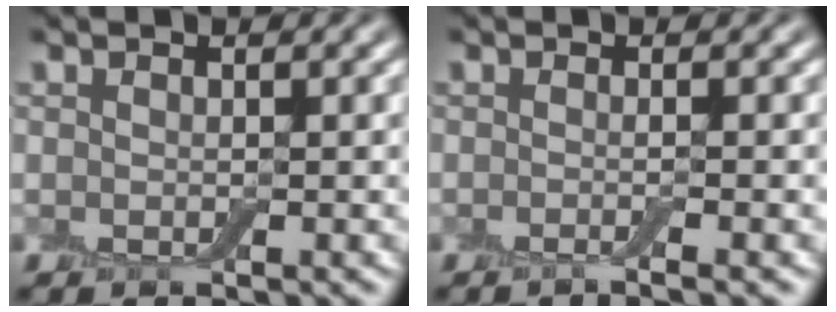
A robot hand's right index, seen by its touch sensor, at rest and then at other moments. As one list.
[{"total": 1.8, "force": [-0.5, 0.5, 1.6], "torque": [-0.012, -0.004, -0.018]}]